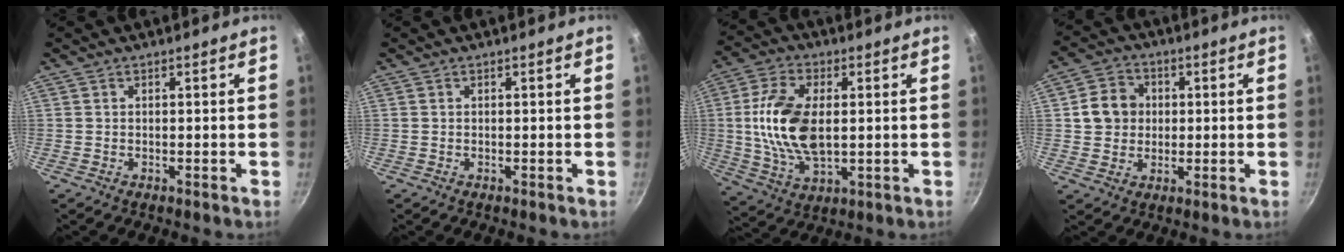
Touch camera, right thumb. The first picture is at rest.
{"total": 0.0}
{"total": 15.0, "force": [1.0, 8.4, 12.4], "torque": [-0.232, 0.004, 0.020]}
{"total": 7.6, "force": [1.0, 6.8, 3.3], "torque": [-0.027, 0.012, 0.009]}